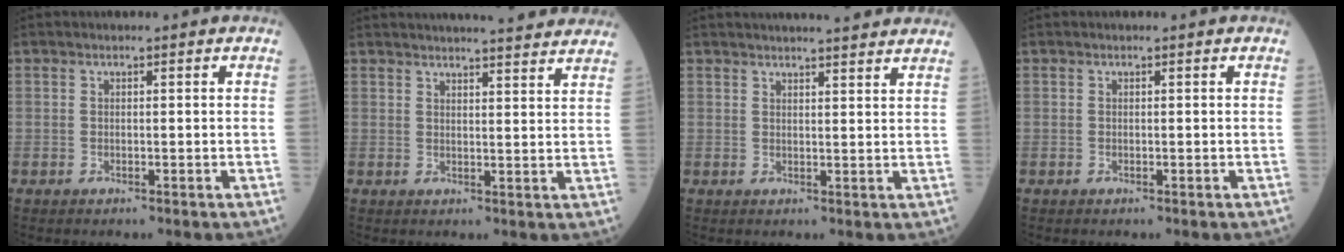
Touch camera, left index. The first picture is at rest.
{"total": 14.5, "force": [13.5, 1.2, 5.1], "torque": [-0.067, 0.017, 0.162]}
{"total": 10.3, "force": [9.4, 0.9, 4.0], "torque": [-0.053, 0.021, 0.108]}
{"total": 0.0}